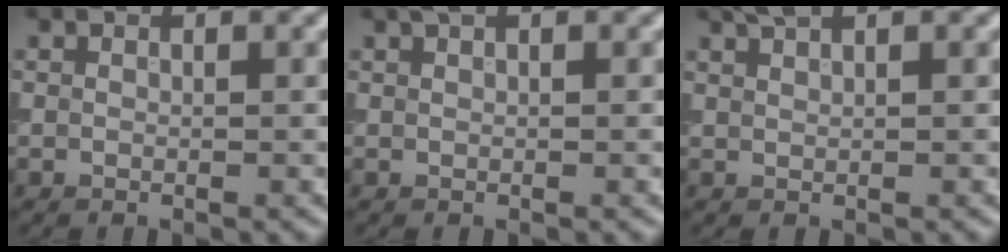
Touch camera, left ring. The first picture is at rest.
{"total": 0.8, "force": [0.5, 0.2, 0.6], "torque": [-0.011, 0.003, 0.010]}
{"total": 1.5, "force": [1.2, 0.3, 0.8], "torque": [-0.013, 0.003, 0.024]}